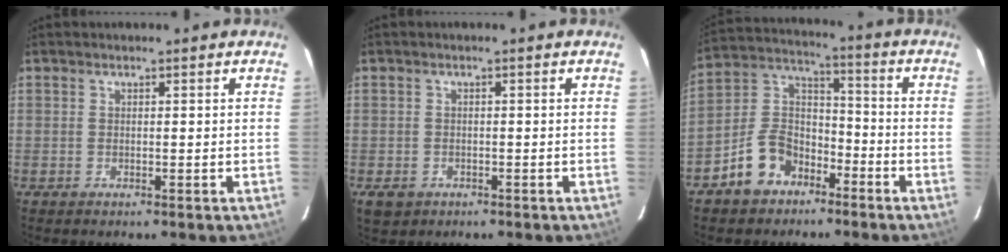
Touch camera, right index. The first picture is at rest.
{"total": 3.2, "force": [-1.7, 2.6, 0.8], "torque": [-0.018, 0.000, -0.020]}
{"total": 10.0, "force": [-6.0, 6.7, 4.5], "torque": [-0.105, 0.025, -0.109]}